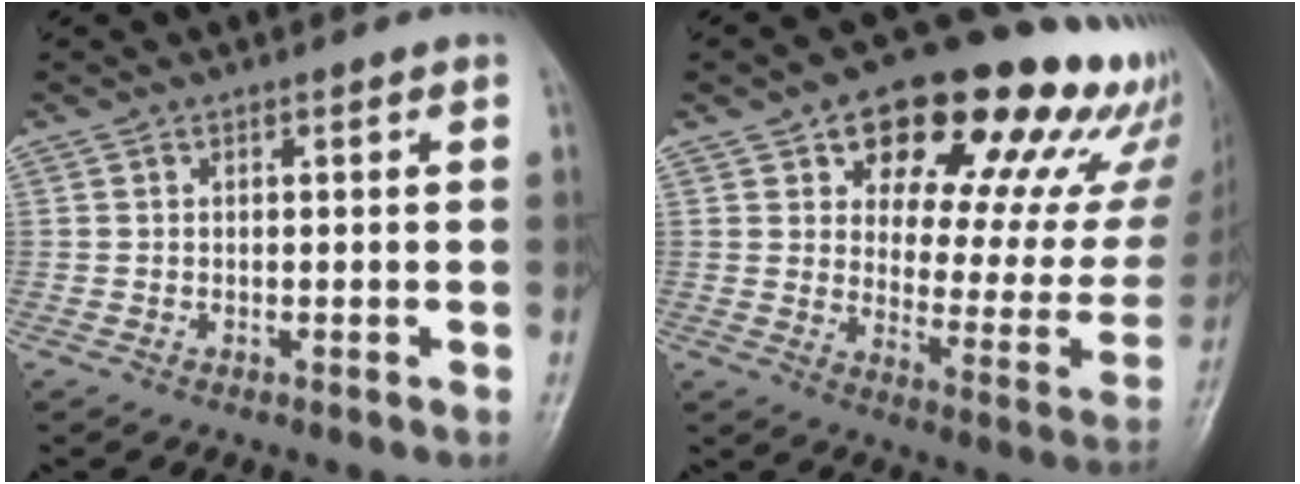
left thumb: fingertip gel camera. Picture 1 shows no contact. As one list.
[{"total": 27.0, "force": [17.3, 11.9, 17.0], "torque": [-0.182, -0.057, 0.230]}]